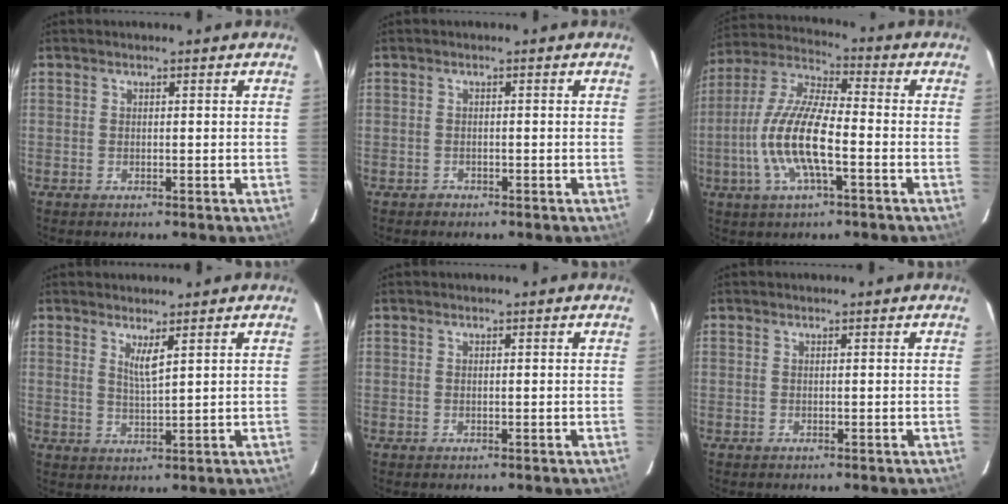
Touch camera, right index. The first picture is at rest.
{"total": 1.0, "force": [-0.7, 0.7, -0.2], "torque": [0.003, 0.005, -0.010]}
{"total": 14.1, "force": [-3.8, 3.8, 13.1], "torque": [-0.272, -0.001, -0.078]}
{"total": 3.2, "force": [1.9, 0.1, 2.5], "torque": [-0.048, -0.010, 0.031]}
{"total": 0.0}
{"total": 0.0}